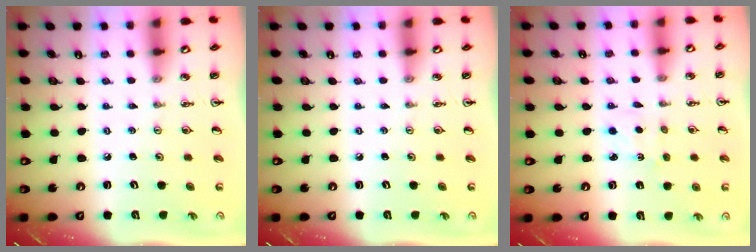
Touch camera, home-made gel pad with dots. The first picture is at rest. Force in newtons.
{"total": 0.0}
{"total": 2.3, "press": 2.2, "slide": 0.3}